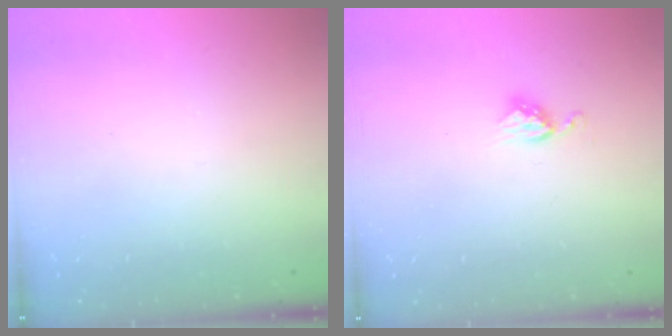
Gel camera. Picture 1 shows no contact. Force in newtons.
{"total": 3.5, "press": 3.5, "slide": 0.5}